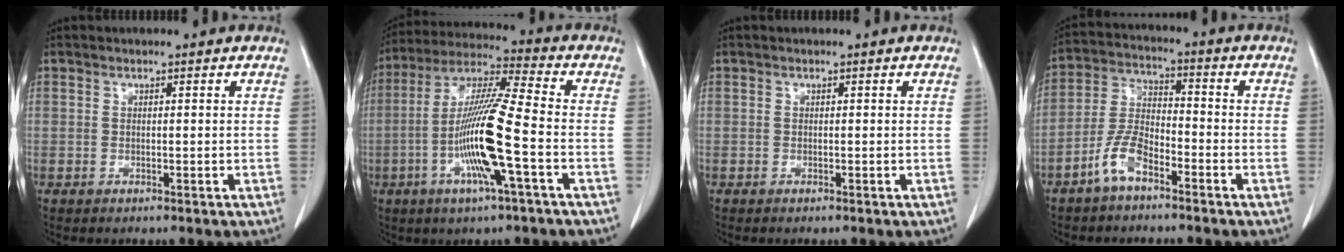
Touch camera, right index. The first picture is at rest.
{"total": 14.2, "force": [-3.8, 0.1, 13.7], "torque": [-0.272, -0.003, -0.078]}
{"total": 0.0}
{"total": 7.1, "force": [-4.5, 2.7, 4.8], "torque": [-0.111, 0.009, -0.092]}